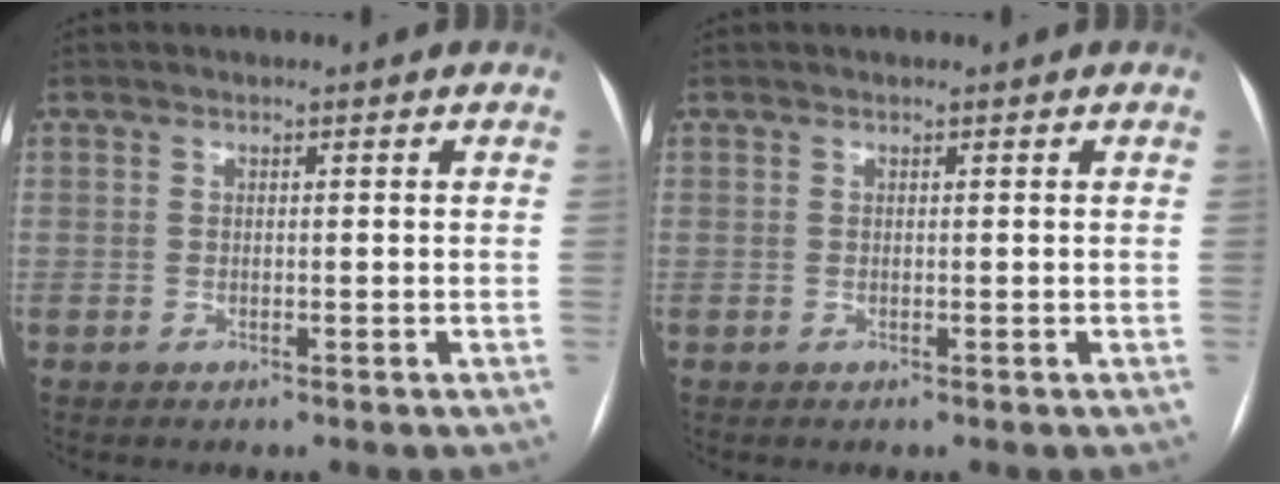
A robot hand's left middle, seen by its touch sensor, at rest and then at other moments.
{"total": 0.0}